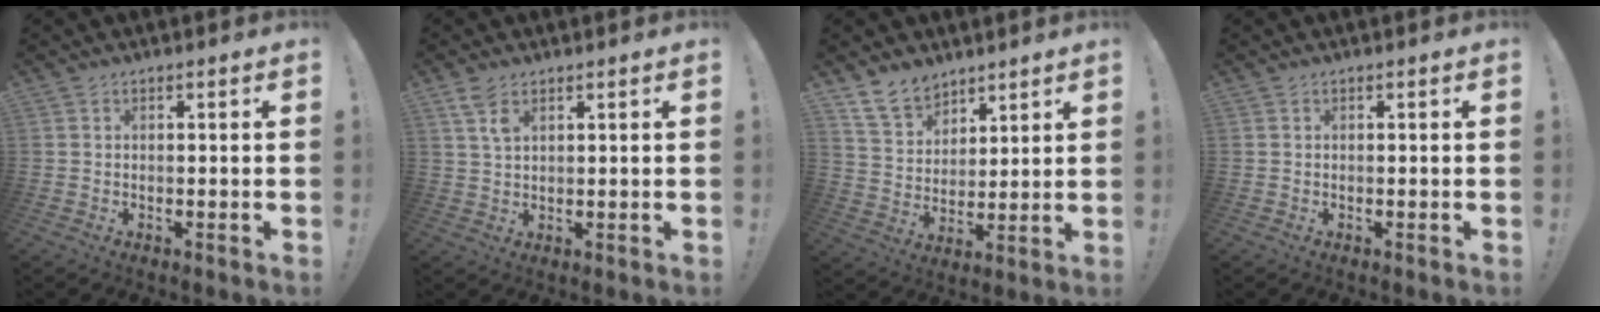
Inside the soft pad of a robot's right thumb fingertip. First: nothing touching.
{"total": 4.8, "force": [2.8, 2.0, 3.3], "torque": [-0.065, -0.007, 0.053]}
{"total": 10.9, "force": [8.6, 6.3, 2.2], "torque": [-0.039, -0.062, 0.169]}
{"total": 0.0}